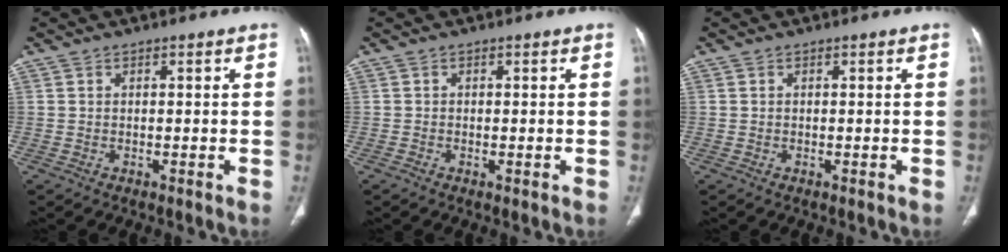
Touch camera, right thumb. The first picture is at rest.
{"total": 2.9, "force": [-2.1, 1.7, 1.0], "torque": [-0.020, 0.010, -0.040]}
{"total": 0.0}